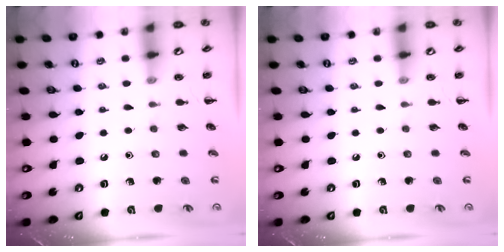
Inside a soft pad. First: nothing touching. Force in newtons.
{"total": 0.0}